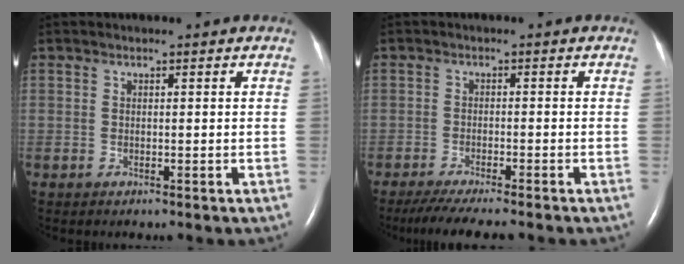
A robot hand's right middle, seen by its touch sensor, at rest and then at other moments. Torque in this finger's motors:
{"motor_torque": [0.66, -0.62, 0.11, 0.03]}